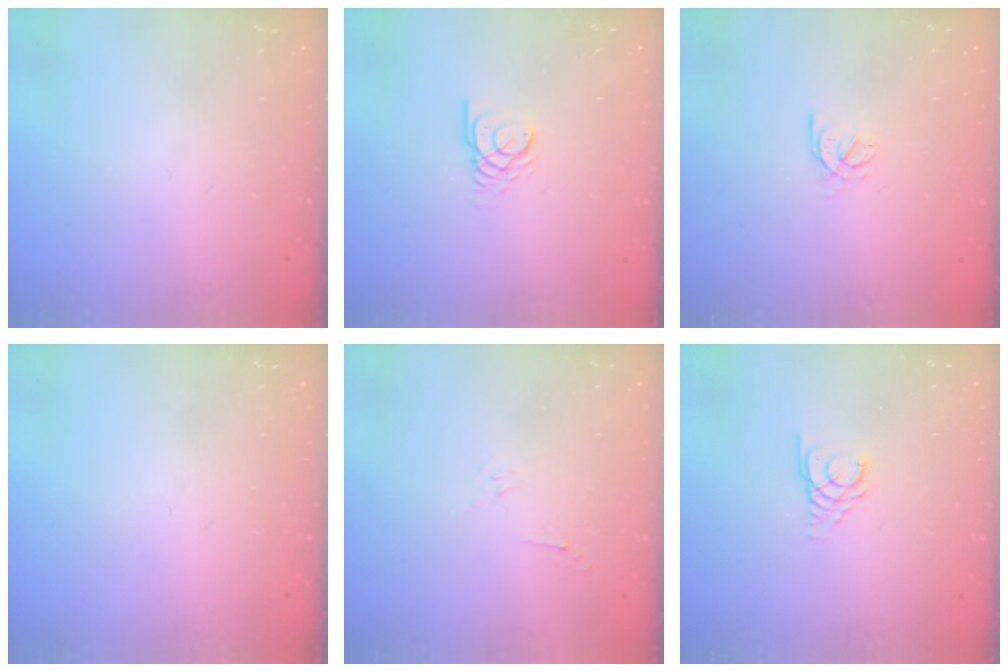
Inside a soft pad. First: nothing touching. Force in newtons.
{"total": 2.6, "press": 2.6, "slide": 0.1}
{"total": 2.6, "press": 2.5, "slide": 0.6}
{"total": 0.0}
{"total": 2.8, "press": 2.7, "slide": 0.6}
{"total": 2.7, "press": 2.7, "slide": 0.3}